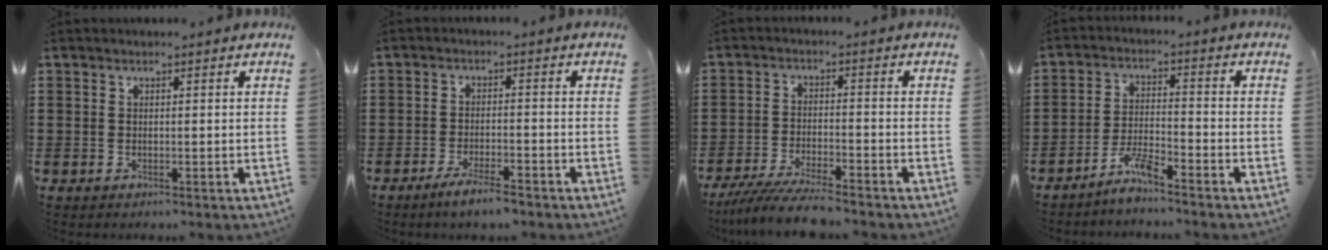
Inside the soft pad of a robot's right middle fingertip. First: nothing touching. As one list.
[{"total": 3.8, "force": [-3.0, 0.3, 2.3], "torque": [-0.043, -0.002, -0.055]}, {"total": 6.5, "force": [-5.9, 0.1, 2.6], "torque": [-0.056, -0.011, -0.114]}, {"total": 4.9, "force": [-4.3, 0.3, 2.3], "torque": [-0.055, 0.001, -0.085]}]